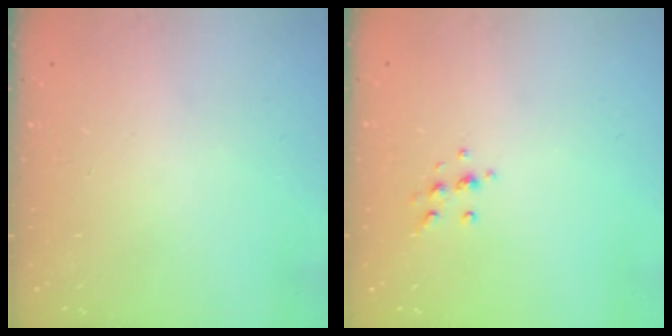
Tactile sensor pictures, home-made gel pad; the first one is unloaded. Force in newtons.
{"total": 6.2, "press": 6.2, "slide": 0.8}